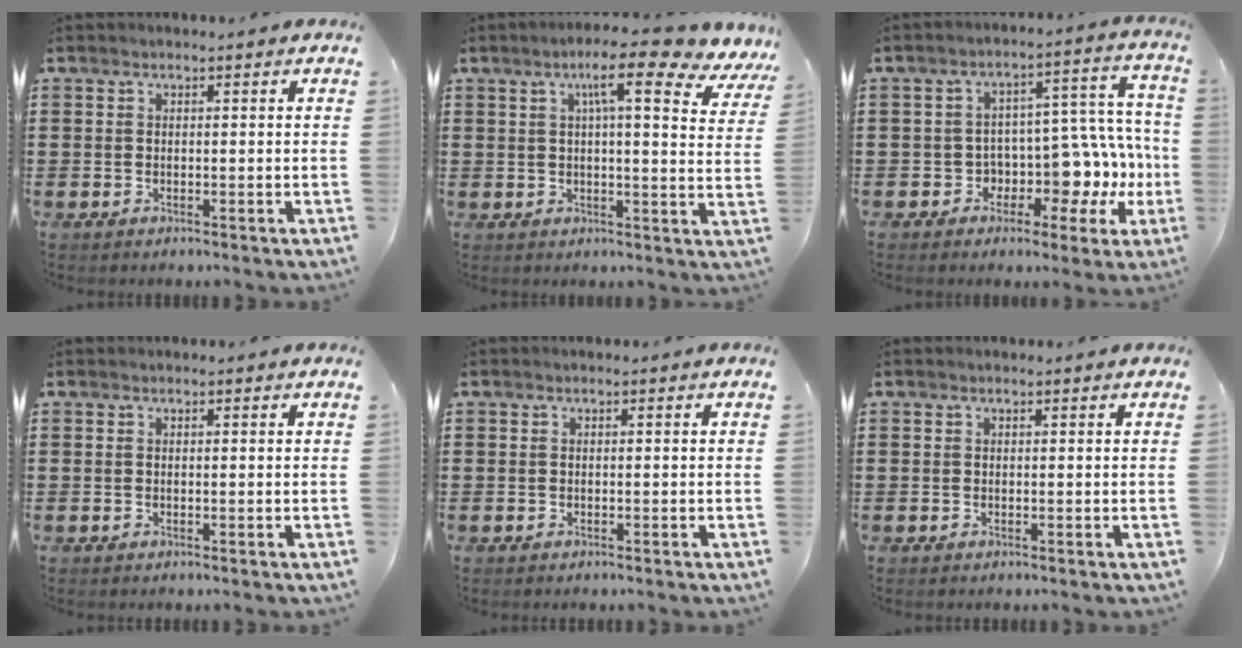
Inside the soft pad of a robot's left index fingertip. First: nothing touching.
{"total": 9.2, "force": [6.1, 0.9, 6.8], "torque": [-0.121, -0.020, 0.096]}
{"total": 7.4, "force": [-0.7, 5.7, 4.6], "torque": [-0.077, -0.028, -0.010]}
{"total": 0.0}
{"total": 0.0}
{"total": 0.0}